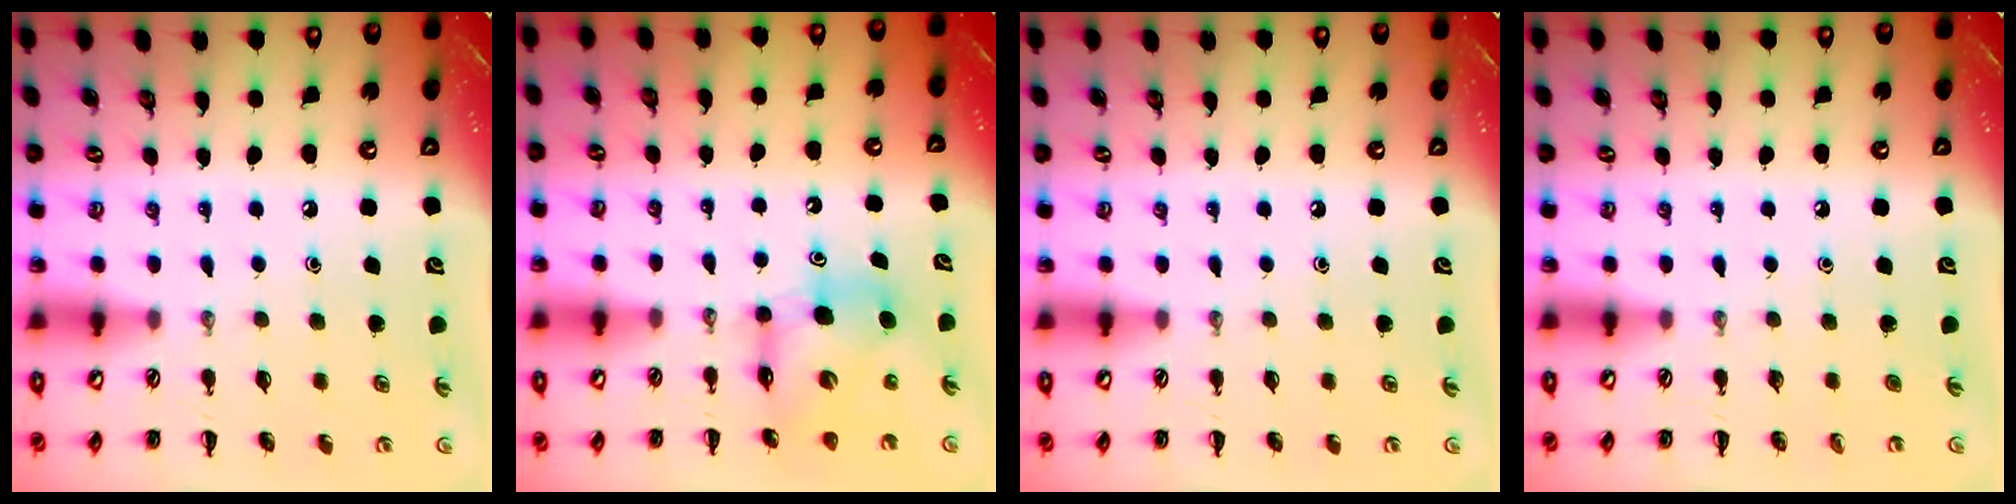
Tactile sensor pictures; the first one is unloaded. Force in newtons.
{"total": 7.2, "press": 7.2, "slide": 0.4}
{"total": 0.0}
{"total": 0.0}